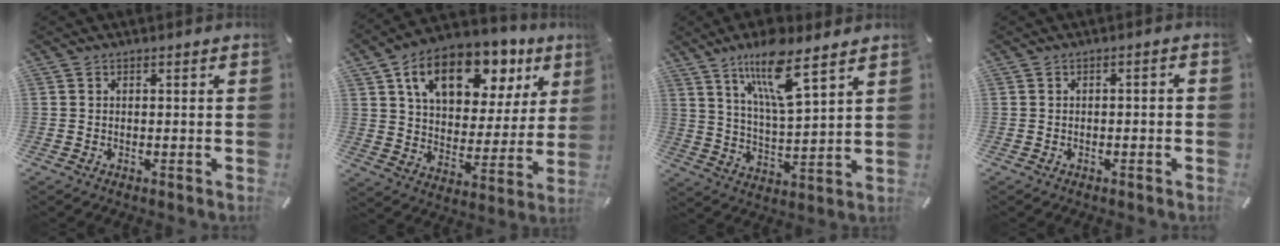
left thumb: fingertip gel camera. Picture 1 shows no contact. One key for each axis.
{"total": 18.2, "fx": 10.5, "fy": 10.7, "fz": 10.3, "tx": -0.172, "ty": -0.048, "tz": 0.181}
{"total": 13.3, "fx": 9.1, "fy": 3.1, "fz": 9.2, "tx": -0.176, "ty": -0.034, "tz": 0.157}
{"total": 1.6, "fx": -0.9, "fy": 0.5, "fz": 1.2, "tx": -0.021, "ty": 0.003, "tz": -0.016}